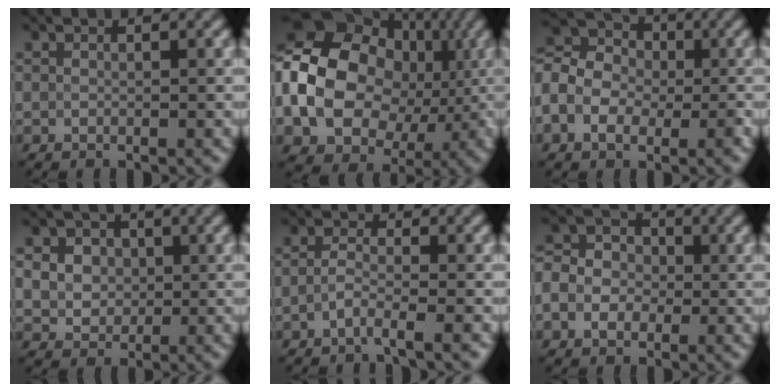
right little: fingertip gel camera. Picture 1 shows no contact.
{"total": 18.9, "force": [-0.4, 15.7, 10.7], "torque": [-0.209, -0.002, -0.034]}
{"total": 6.7, "force": [-1.4, 5.1, 4.2], "torque": [-0.077, 0.011, -0.027]}
{"total": 5.4, "force": [1.4, 4.7, 2.3], "torque": [-0.033, 0.026, 0.014]}
{"total": 1.9, "force": [-1.2, 0.1, 1.4], "torque": [-0.031, 0.003, -0.031]}
{"total": 4.2, "force": [-0.9, 3.5, 2.0], "torque": [-0.019, 0.004, -0.023]}